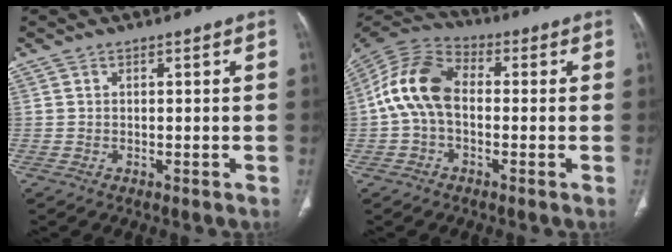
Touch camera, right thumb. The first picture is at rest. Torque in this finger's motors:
{"motor_torque": [-0.14, 0.53, 0.96, -0.64, 0.18]}